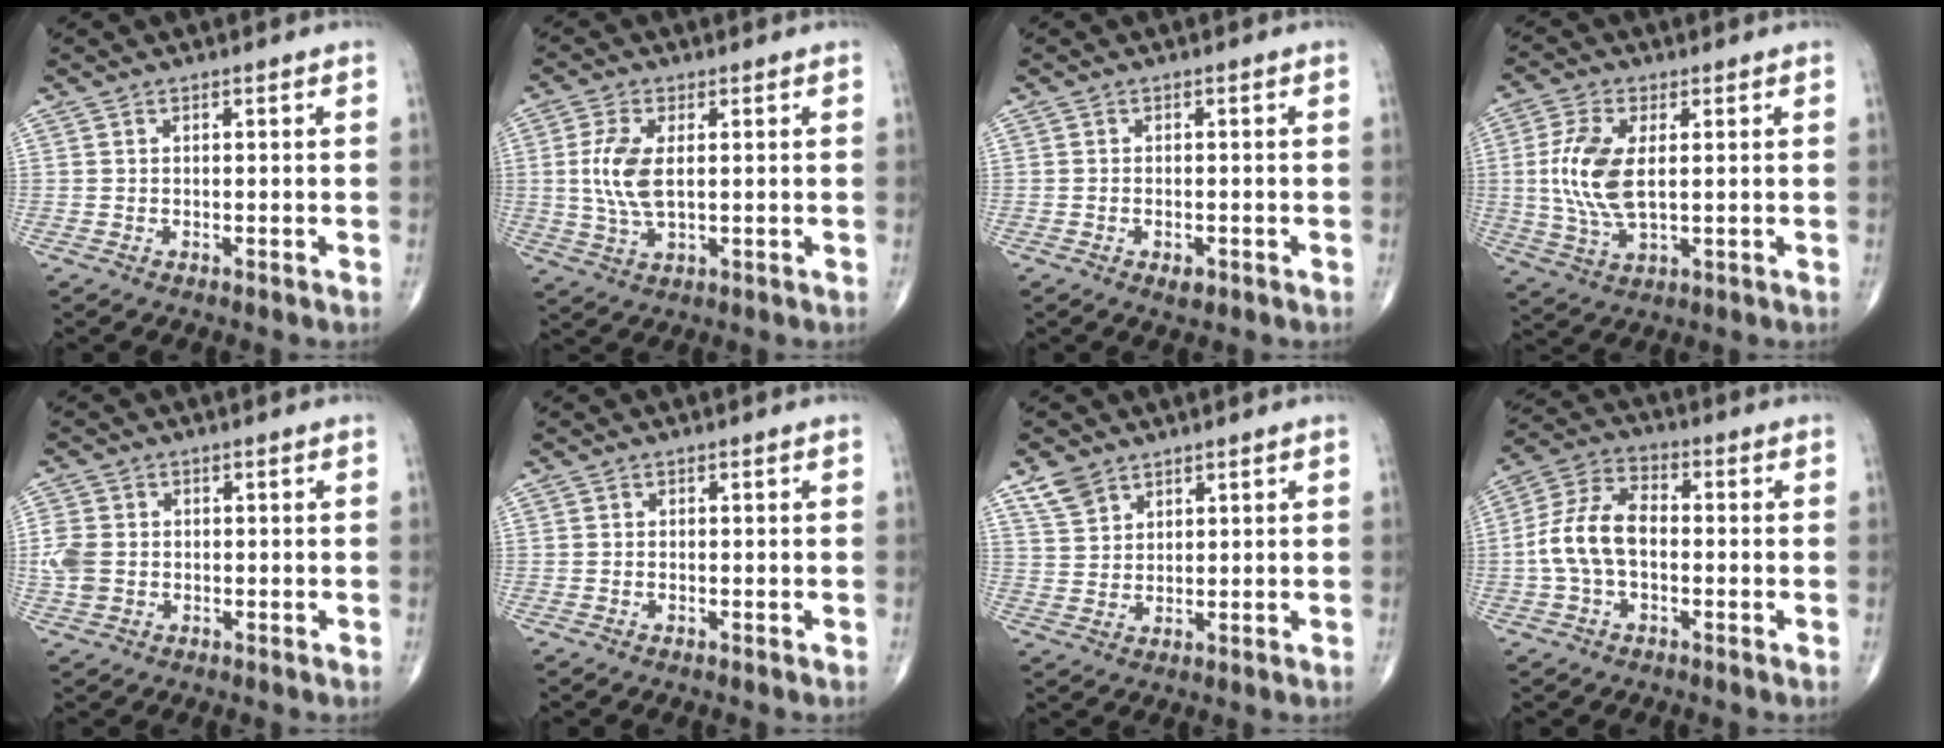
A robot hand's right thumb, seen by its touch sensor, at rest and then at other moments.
{"total": 7.7, "force": [0.8, 3.6, 6.8], "torque": [-0.154, -0.008, 0.019]}
{"total": 2.0, "force": [-1.0, 1.1, 1.4], "torque": [-0.021, 0.001, -0.012]}
{"total": 10.6, "force": [1.0, 5.0, 9.3], "torque": [-0.207, -0.008, 0.025]}
{"total": 5.2, "force": [-0.5, 4.1, 3.2], "torque": [-0.078, 0.004, -0.011]}
{"total": 0.0}
{"total": 4.8, "force": [3.4, 3.0, 1.7], "torque": [-0.022, -0.013, 0.071]}
{"total": 10.4, "force": [-1.2, 6.3, 8.2], "torque": [-0.164, 0.035, -0.032]}